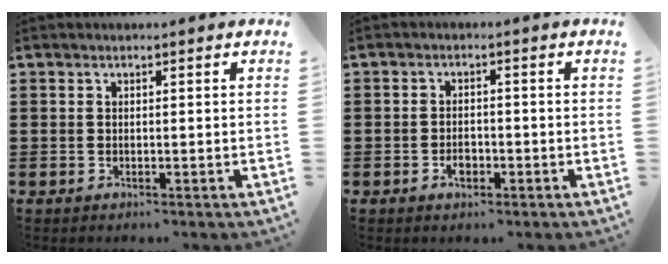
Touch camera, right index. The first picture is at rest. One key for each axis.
{"total": 2.1, "fx": -1.0, "fy": 1.1, "fz": 1.6, "tx": -0.032, "ty": -0.001, "tz": -0.017}